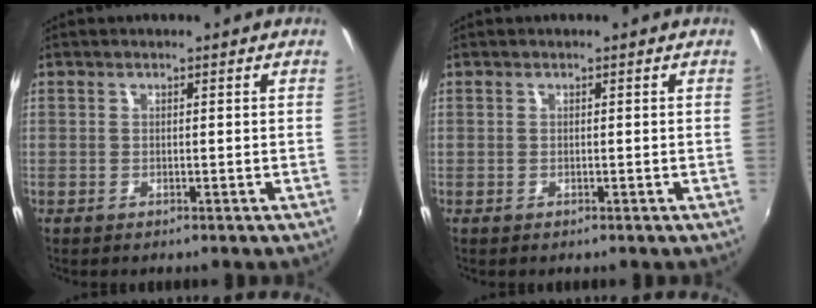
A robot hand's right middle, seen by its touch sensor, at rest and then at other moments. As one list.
[{"total": 0.0}]